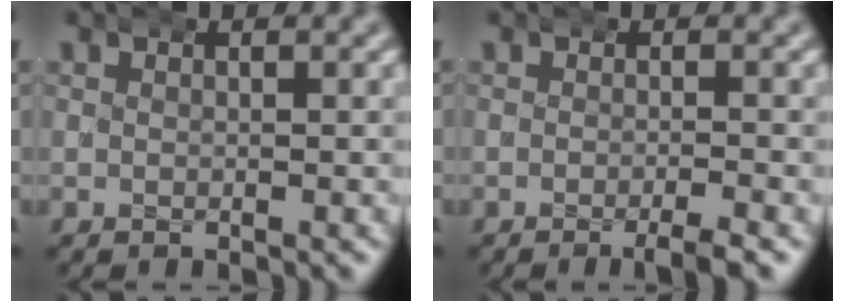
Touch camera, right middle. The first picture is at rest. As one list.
[{"total": 1.9, "force": [-1.1, 0.0, 1.6], "torque": [-0.022, 0.008, -0.025]}]